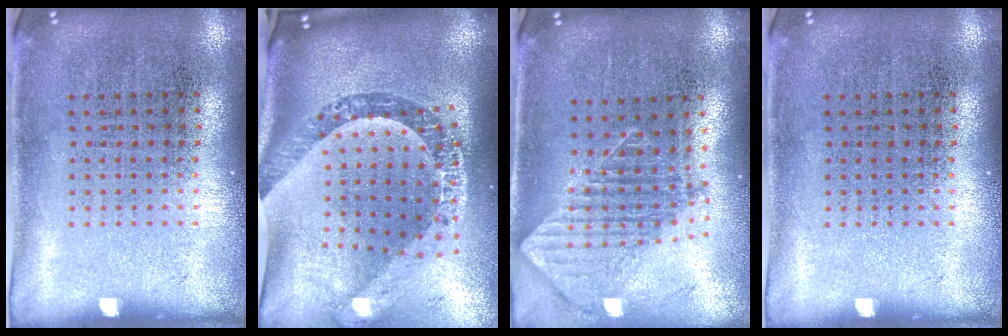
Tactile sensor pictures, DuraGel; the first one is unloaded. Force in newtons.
{"total": 3.6, "press": 2.6, "slide": 2.6}
{"total": 1.8, "press": 1.4, "slide": 1.2}
{"total": 0.0}